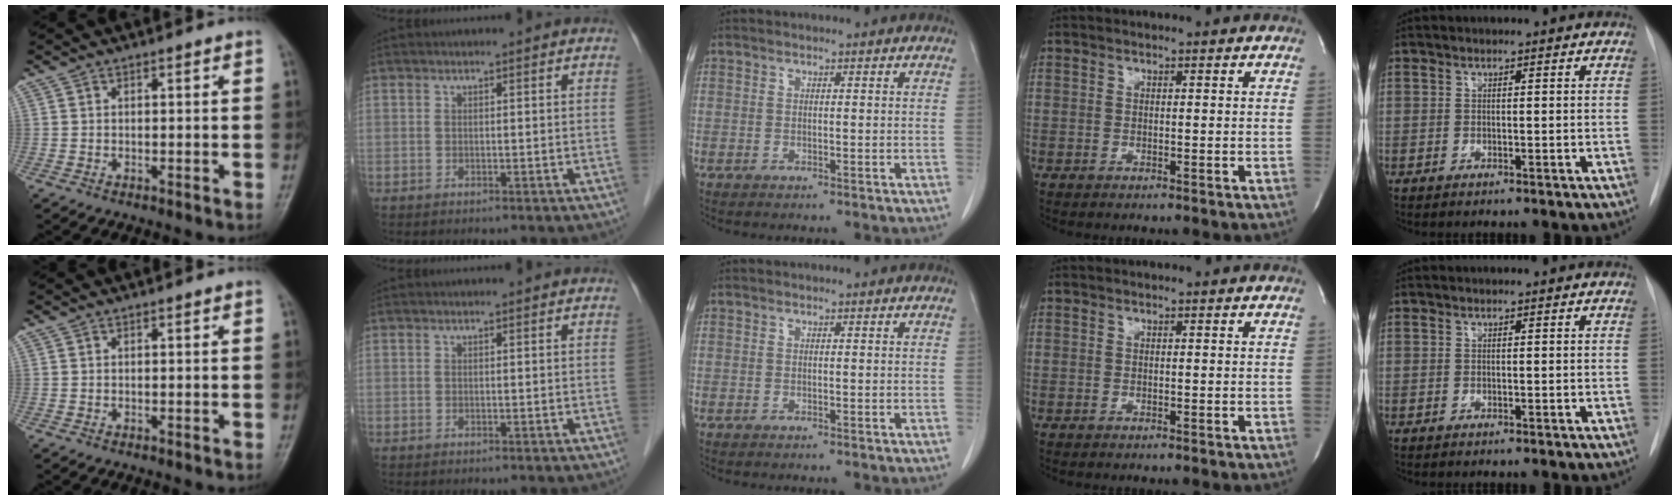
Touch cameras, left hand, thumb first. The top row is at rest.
{}